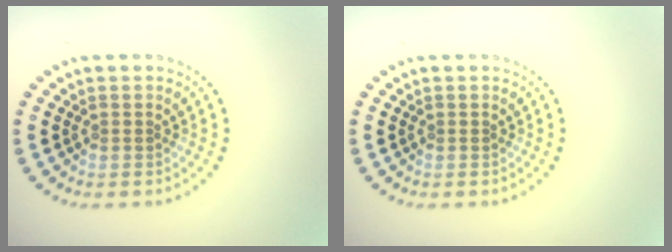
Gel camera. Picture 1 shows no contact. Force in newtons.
{"total": 0.0}